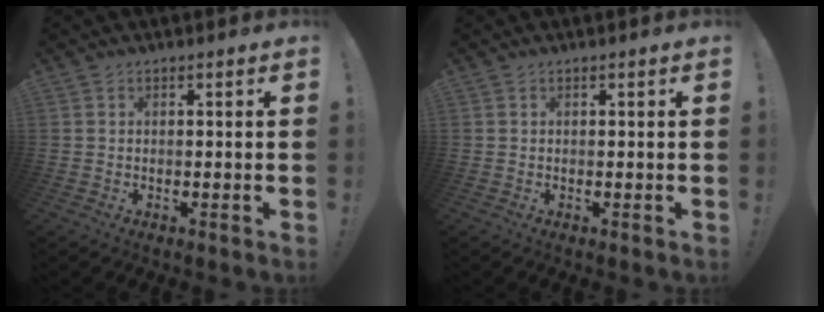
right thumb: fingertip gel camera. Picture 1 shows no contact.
{"total": 0.0}